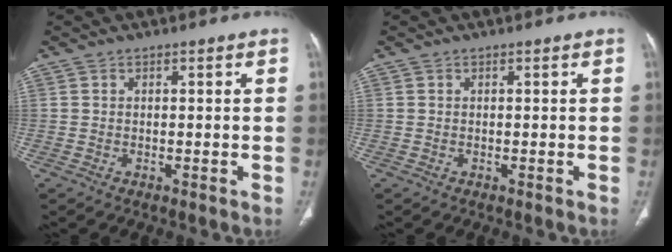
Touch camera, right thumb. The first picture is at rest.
{"total": 0.0}